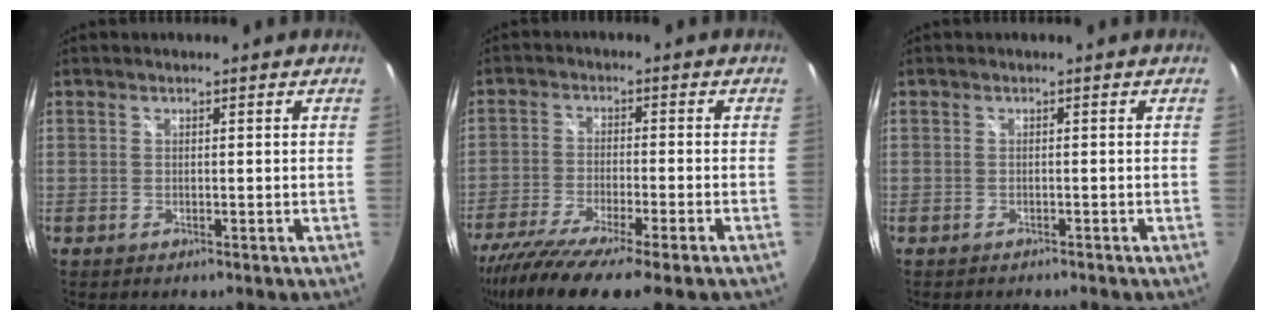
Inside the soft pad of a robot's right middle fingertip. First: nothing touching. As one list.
[{"total": 14.4, "force": [-11.0, 0.9, 9.2], "torque": [-0.183, -0.053, -0.185]}, {"total": 1.2, "force": [-1.2, 0.4, 0.1], "torque": [-0.009, -0.005, -0.017]}]